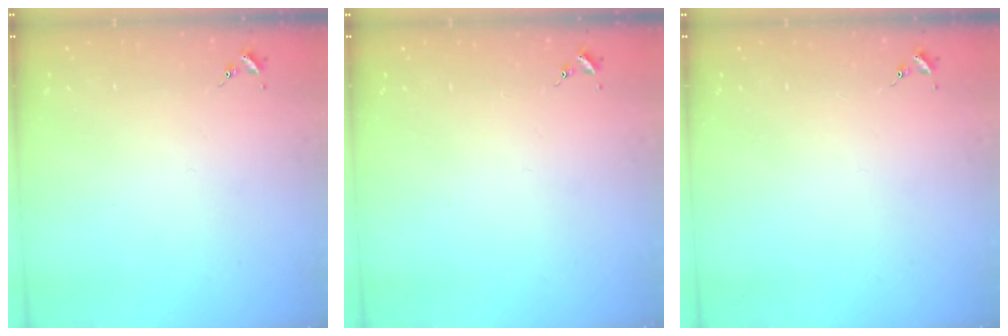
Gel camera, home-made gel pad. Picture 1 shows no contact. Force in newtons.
{"total": 0.0}
{"total": 0.0}